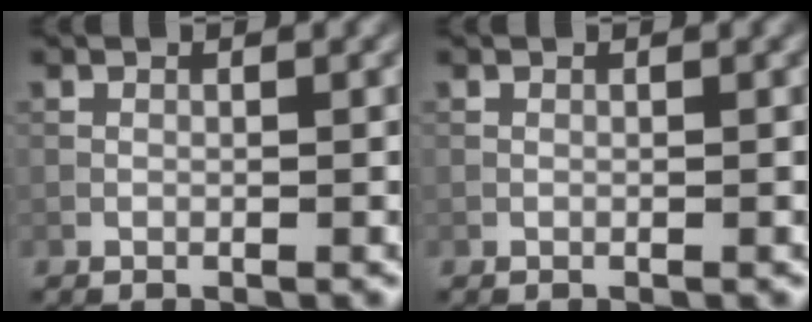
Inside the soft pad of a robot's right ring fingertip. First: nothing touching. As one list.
[{"total": 0.0}]